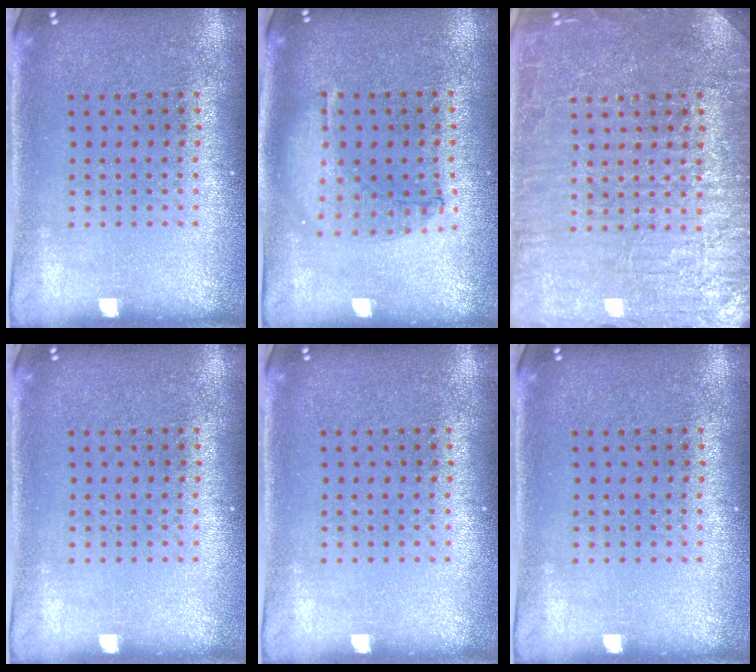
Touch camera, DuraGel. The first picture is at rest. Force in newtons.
{"total": 1.0, "press": 1.0, "slide": 0.1}
{"total": 7.1, "press": 7.1, "slide": 1.1}
{"total": 0.0}
{"total": 0.0}
{"total": 0.0}